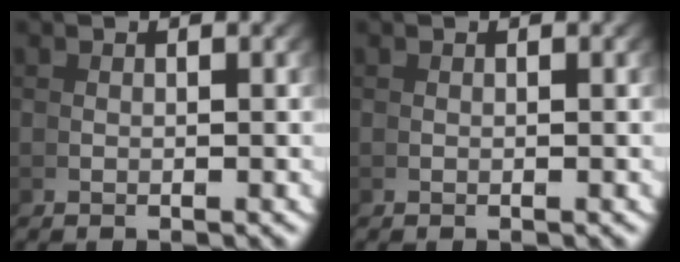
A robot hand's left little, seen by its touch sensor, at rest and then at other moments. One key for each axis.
{"total": 0.0}